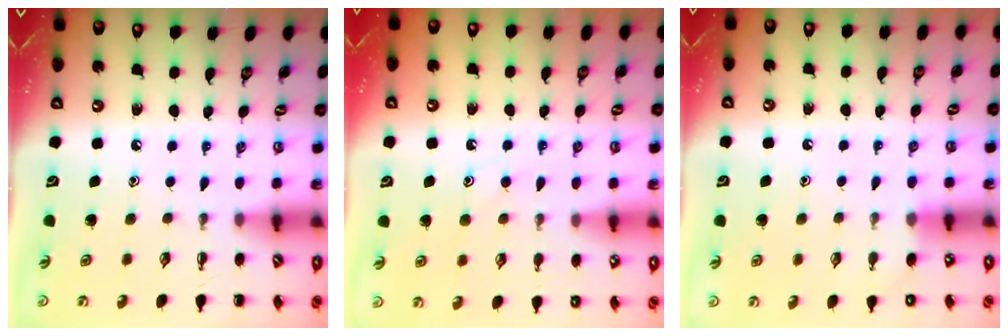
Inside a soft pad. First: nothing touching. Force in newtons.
{"total": 8.6, "press": 8.5, "slide": 0.9}
{"total": 4.8, "press": 4.5, "slide": 1.6}